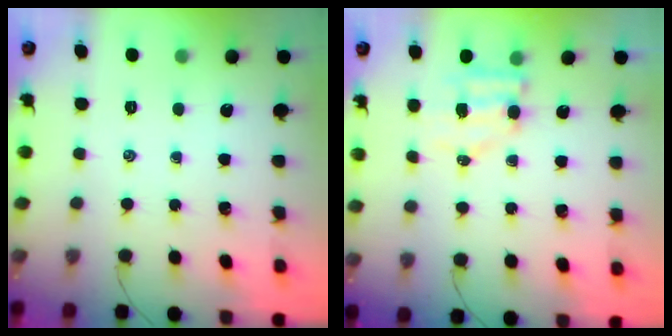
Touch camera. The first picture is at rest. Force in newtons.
{"total": 5.1, "press": 5.0, "slide": 0.8}